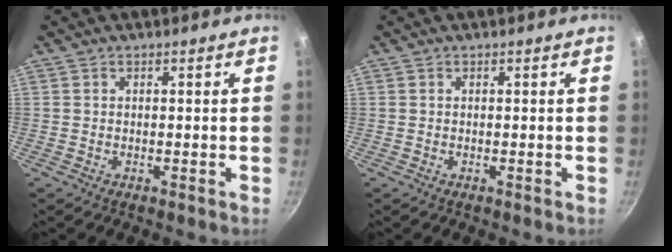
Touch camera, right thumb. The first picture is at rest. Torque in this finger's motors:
{"motor_torque": [-0.09, -0.02, -0.22, -0.23, 0.00]}